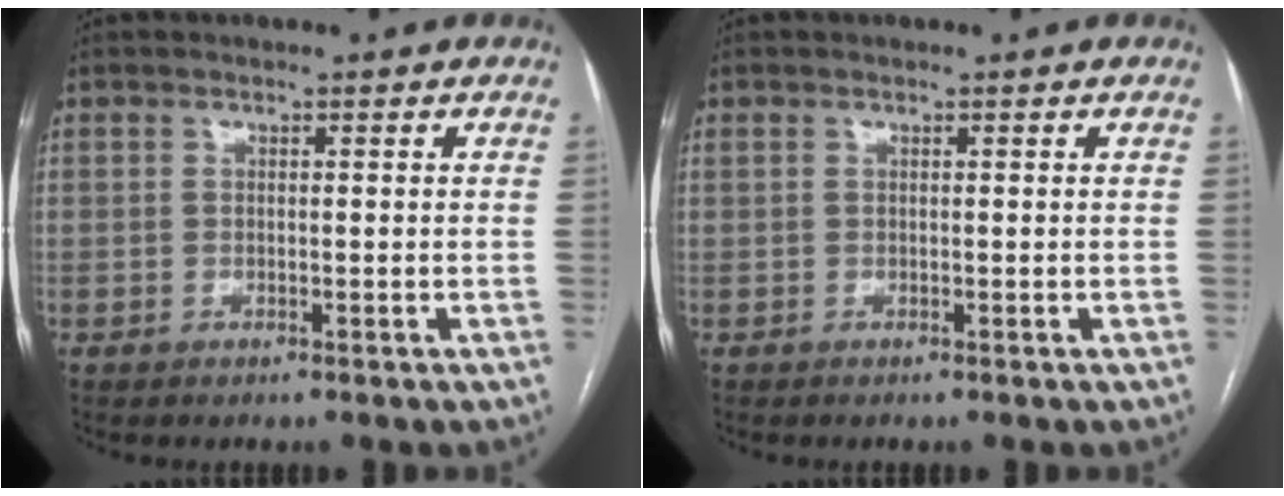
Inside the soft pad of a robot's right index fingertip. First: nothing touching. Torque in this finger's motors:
{"motor_torque": [0.07, 0.13, -0.03, 0.01]}